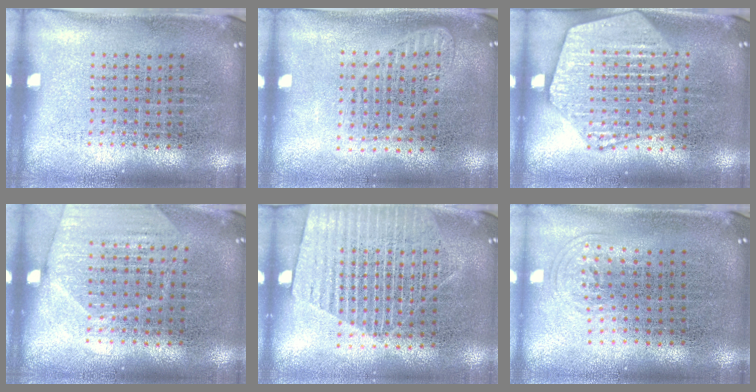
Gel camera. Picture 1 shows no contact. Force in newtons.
{"total": 1.3, "press": 1.2, "slide": 0.3}
{"total": 2.5, "press": 2.5, "slide": 0.2}
{"total": 1.7, "press": 1.6, "slide": 0.5}
{"total": 1.7, "press": 1.5, "slide": 0.8}
{"total": 0.9, "press": 0.7, "slide": 0.6}